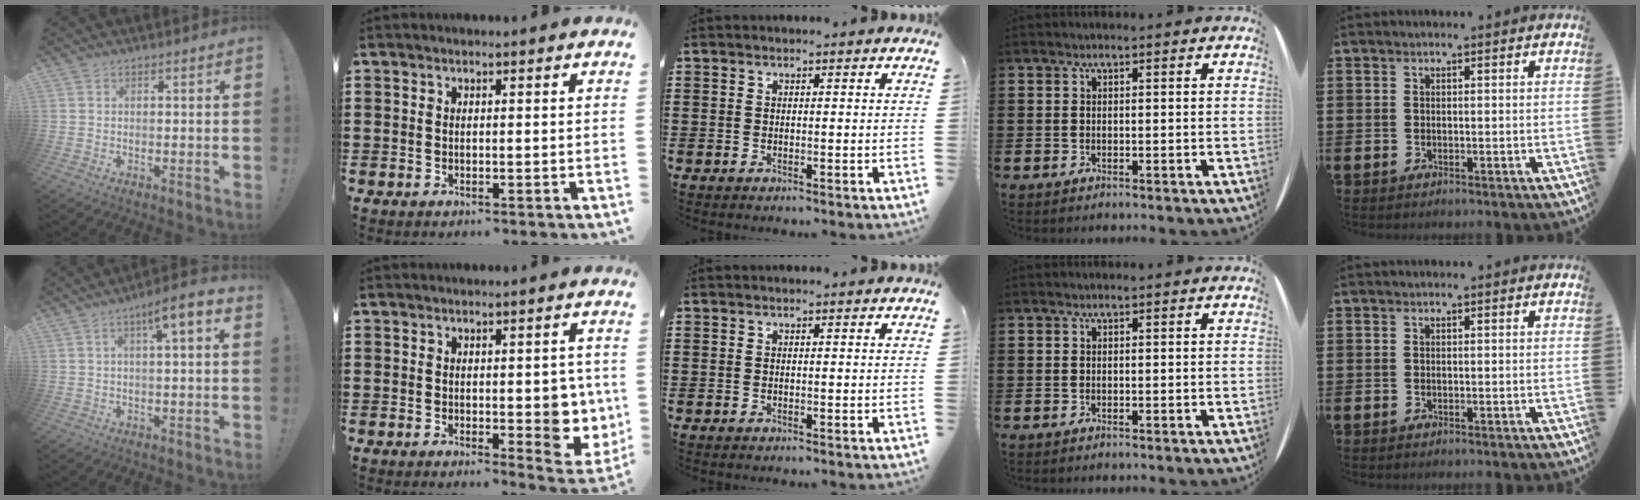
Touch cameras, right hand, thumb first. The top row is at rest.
{"thumb": {"total": 6.7, "force": [1.1, 1.3, 6.5], "torque": [-0.097, -0.007, 0.013]}, "index": {"total": 4.7, "force": [0.2, 2.2, 4.1], "torque": [-0.043, -0.003, -0.003]}}